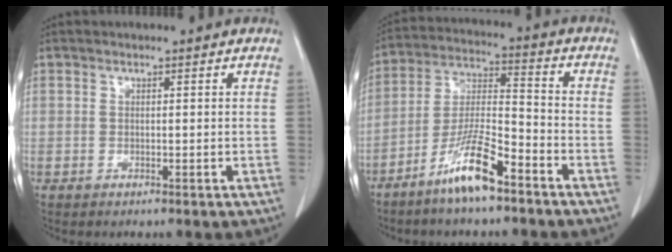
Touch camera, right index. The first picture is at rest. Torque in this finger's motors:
{"motor_torque": [1.03, -0.91, 0.53, 0.16]}